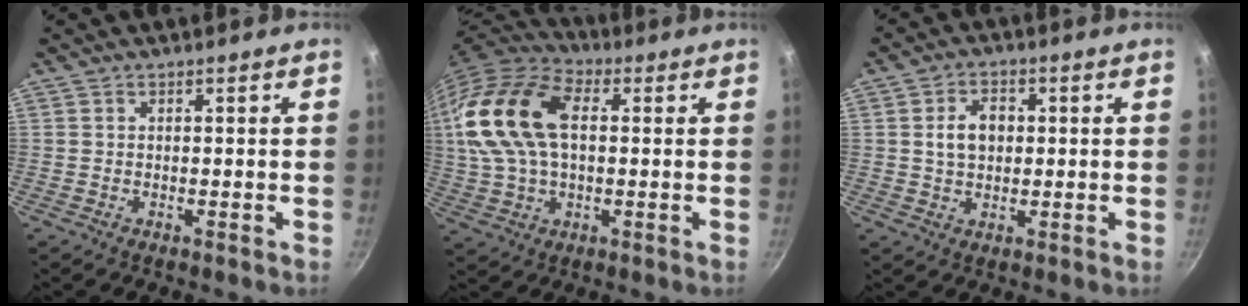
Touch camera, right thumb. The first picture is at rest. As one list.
[{"total": 19.0, "force": [3.2, 11.6, 14.7], "torque": [-0.281, 0.022, 0.048]}, {"total": 6.0, "force": [0.7, 4.3, 4.2], "torque": [-0.053, 0.007, 0.011]}]